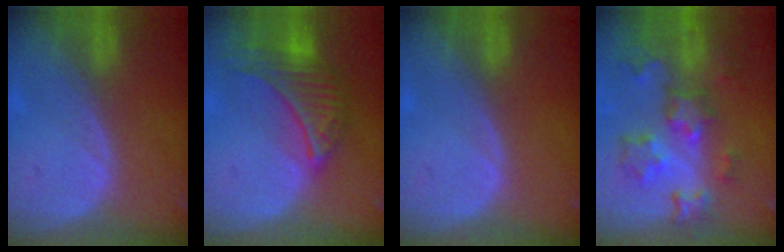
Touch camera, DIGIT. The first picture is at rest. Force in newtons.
{"total": 8.2, "press": 8.2, "slide": 0.5}
{"total": 0.0}
{"total": 9.2, "press": 8.1, "slide": 4.4}